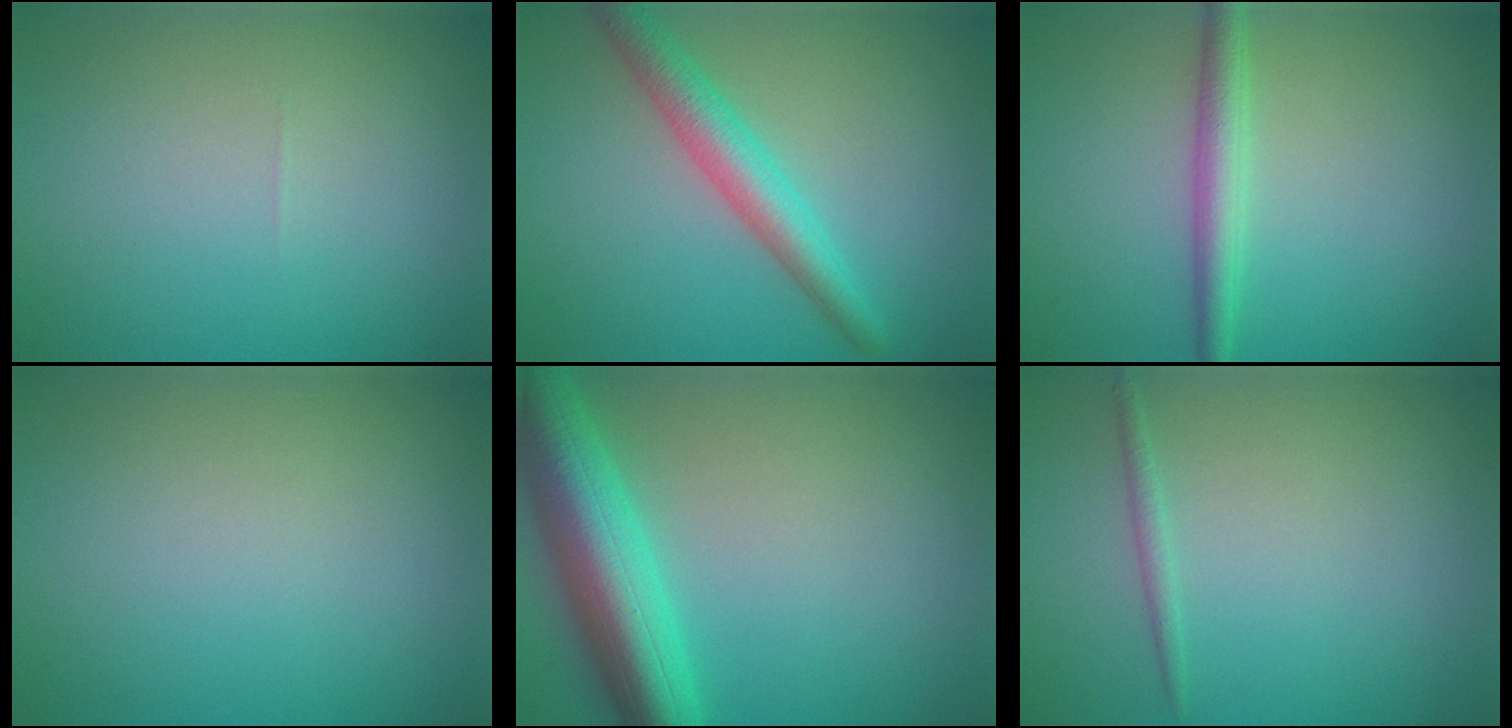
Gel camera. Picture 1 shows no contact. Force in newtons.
{"total": 4.1, "press": 4.1, "slide": 0.1}
{"total": 2.7, "press": 2.7, "slide": 0.0}
{"total": 0.0}
{"total": 8.5, "press": 8.5, "slide": 0.5}
{"total": 0.9, "press": 0.9, "slide": 0.1}